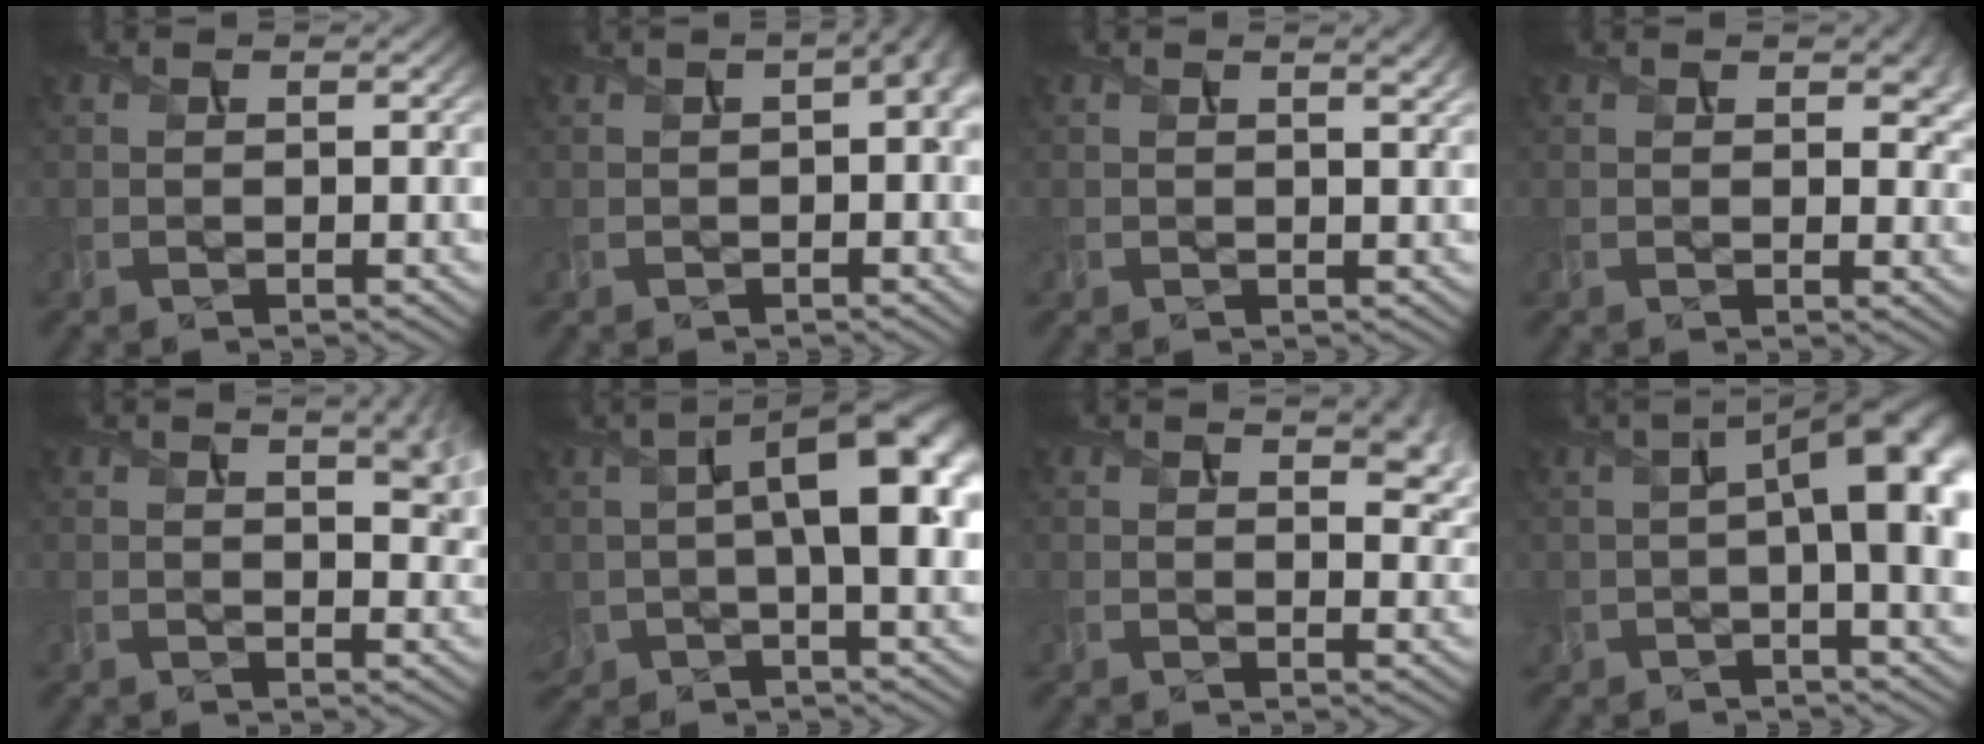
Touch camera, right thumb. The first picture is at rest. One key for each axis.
{"total": 5.6, "fx": 0.5, "fy": 2.0, "fz": 5.3, "tx": -0.067, "ty": 0.007, "tz": 0.011}
{"total": 2.3, "fx": 1.2, "fy": 0.7, "fz": 1.8, "tx": -0.030, "ty": 0.003, "tz": 0.016}
{"total": 4.6, "fx": 1.6, "fy": 2.4, "fz": 3.6, "tx": -0.055, "ty": -0.004, "tz": 0.029}
{"total": 7.8, "fx": 3.1, "fy": 3.1, "fz": 6.4, "tx": -0.090, "ty": 0.009, "tz": 0.052}
{"total": 14.7, "fx": 1.4, "fy": 7.2, "fz": 12.7, "tx": -0.208, "ty": -0.010, "tz": 0.030}
{"total": 6.9, "fx": 3.4, "fy": 2.9, "fz": 5.3, "tx": -0.078, "ty": 0.002, "tz": 0.058}
{"total": 13.4, "fx": 1.1, "fy": 5.4, "fz": 12.2, "tx": -0.180, "ty": -0.002, "tz": 0.022}